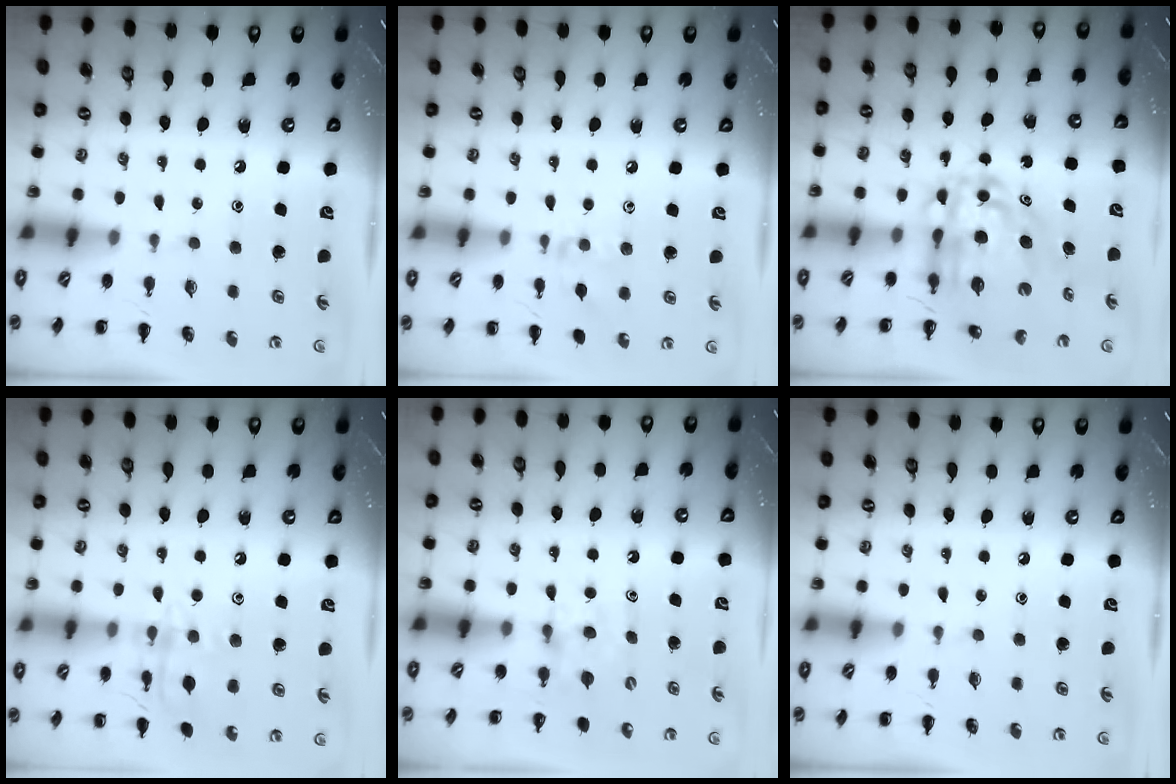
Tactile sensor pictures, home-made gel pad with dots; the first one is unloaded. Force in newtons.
{"total": 7.7, "press": 7.5, "slide": 1.6}
{"total": 11.3, "press": 10.9, "slide": 2.7}
{"total": 11.3, "press": 11.3, "slide": 0.6}
{"total": 4.8, "press": 4.6, "slide": 1.5}
{"total": 0.0}